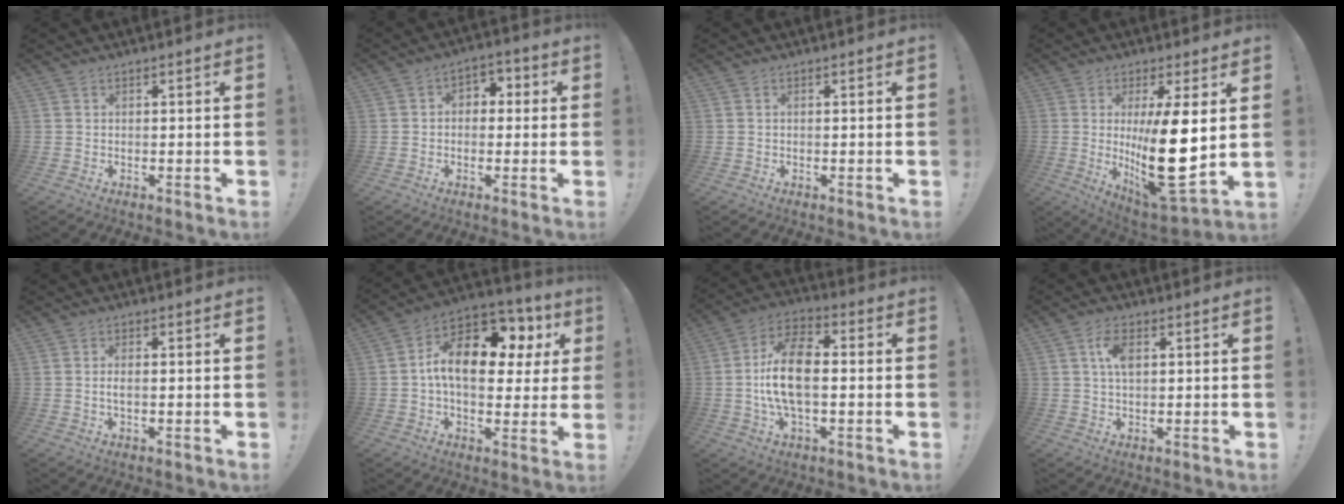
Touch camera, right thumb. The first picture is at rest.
{"total": 4.4, "force": [-1.2, 3.7, 2.0], "torque": [-0.025, 0.021, -0.021]}
{"total": 0.0}
{"total": 20.0, "force": [1.7, 6.5, 18.8], "torque": [-0.303, -0.042, 0.035]}
{"total": 1.9, "force": [-0.3, 0.6, 1.7], "torque": [-0.039, 0.005, -0.005]}
{"total": 16.8, "force": [4.0, 9.4, 13.3], "torque": [-0.197, -0.017, 0.067]}
{"total": 13.8, "force": [-0.9, 6.8, 12.0], "torque": [-0.231, 0.008, -0.019]}
{"total": 4.4, "force": [1.2, 2.3, 3.5], "torque": [-0.065, 0.004, 0.018]}